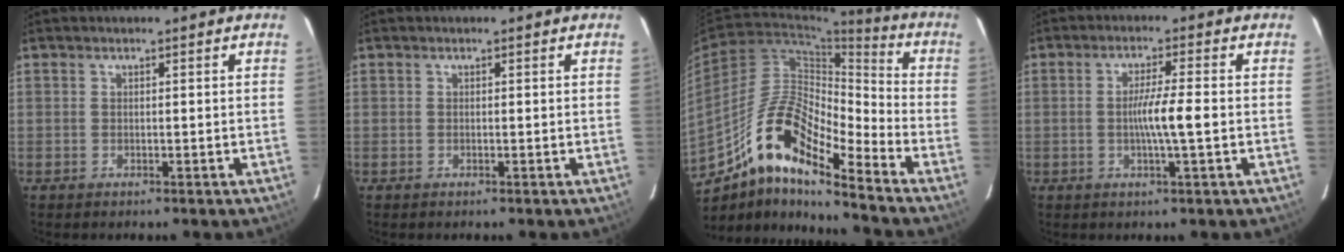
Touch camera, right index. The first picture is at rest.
{"total": 0.0}
{"total": 15.4, "force": [-9.9, 3.5, 11.3], "torque": [-0.207, 0.029, -0.170]}
{"total": 5.2, "force": [-0.7, -0.5, 5.2], "torque": [-0.092, -0.003, -0.015]}